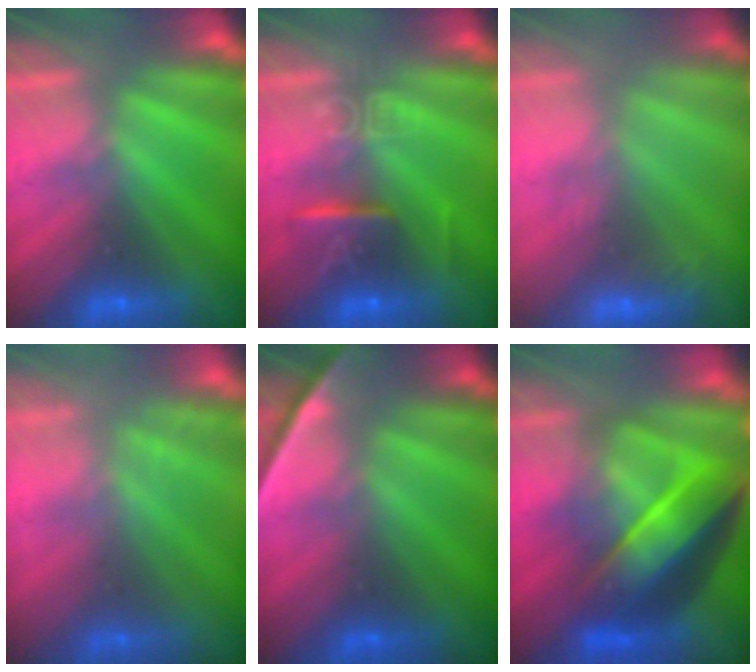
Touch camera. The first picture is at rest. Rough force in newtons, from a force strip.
{"total": 7.4}
{"total": 2.4}
{"total": 2.4}
{"total": 2.1}
{"total": 7.3}